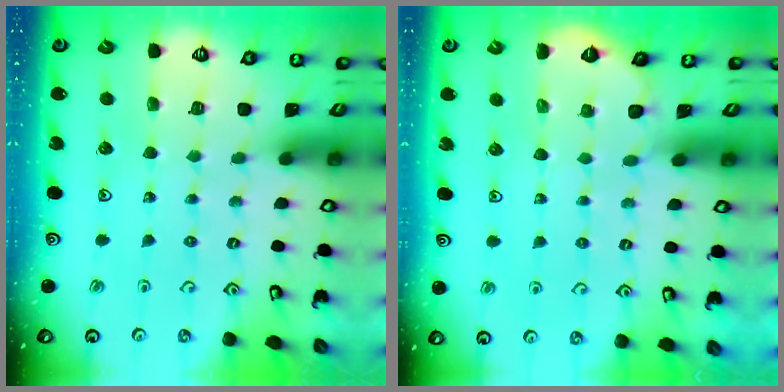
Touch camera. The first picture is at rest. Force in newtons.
{"total": 2.3, "press": 2.3, "slide": 0.1}